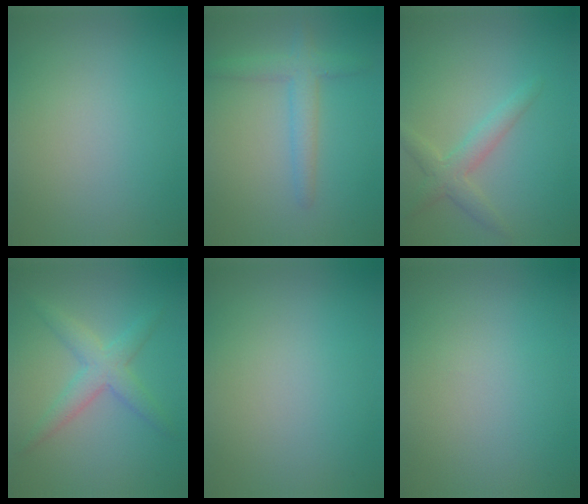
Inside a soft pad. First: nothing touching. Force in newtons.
{"total": 2.8, "press": 2.8, "slide": 0.2}
{"total": 2.5, "press": 2.5, "slide": 0.2}
{"total": 2.3, "press": 2.3, "slide": 0.1}
{"total": 0.0}
{"total": 0.0}